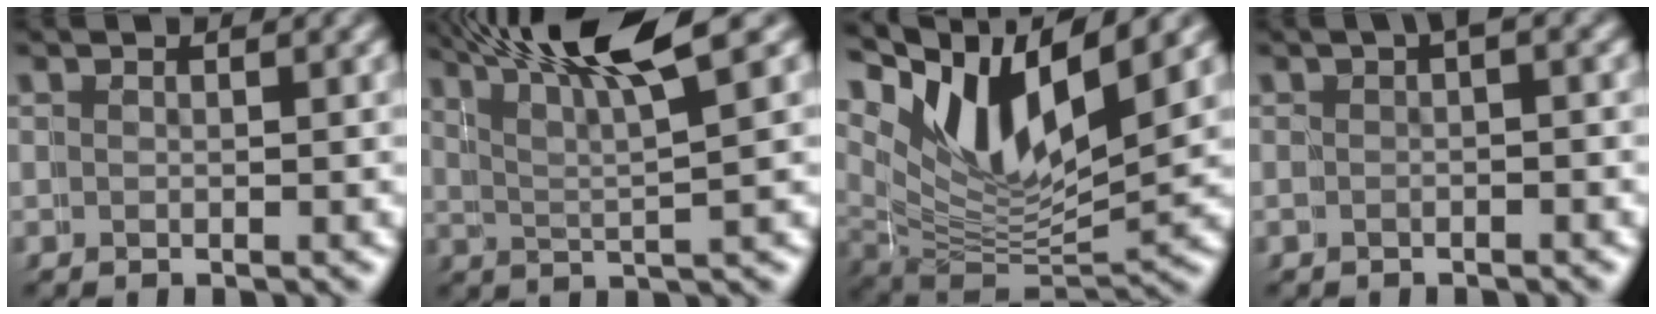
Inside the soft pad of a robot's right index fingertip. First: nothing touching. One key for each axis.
{"total": 8.7, "fx": 6.3, "fy": 1.1, "fz": 5.9, "tx": -0.096, "ty": 0.017, "tz": 0.096}
{"total": 11.3, "fx": 4.9, "fy": 6.9, "fz": 7.5, "tx": -0.139, "ty": 0.009, "tz": 0.070}
{"total": 1.2, "fx": -0.1, "fy": 0.0, "fz": 1.2, "tx": -0.013, "ty": 0.003, "tz": -0.004}